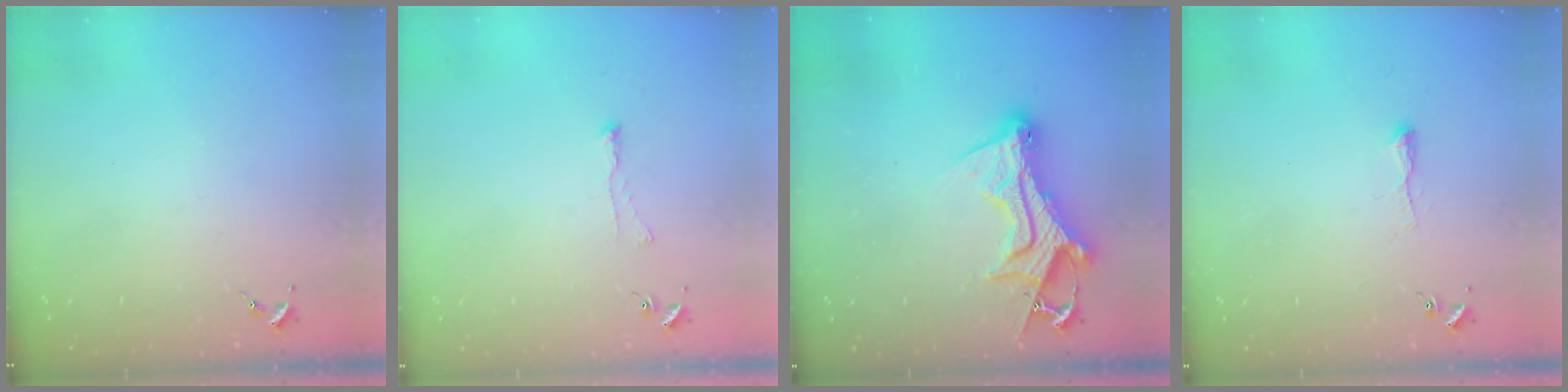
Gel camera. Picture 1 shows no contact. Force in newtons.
{"total": 3.2, "press": 3.2, "slide": 0.5}
{"total": 14.6, "press": 14.5, "slide": 1.6}
{"total": 4.6, "press": 4.6, "slide": 0.5}